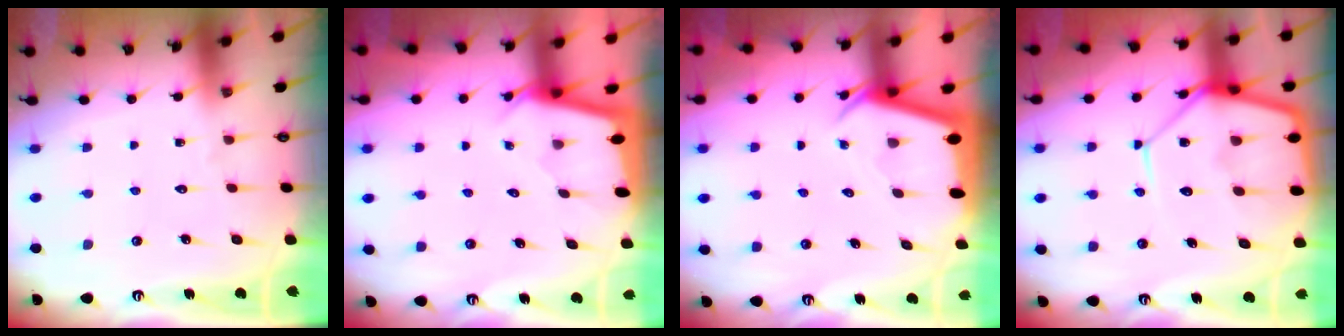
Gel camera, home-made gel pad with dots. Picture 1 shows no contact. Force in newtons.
{"total": 2.1, "press": 2.1, "slide": 0.2}
{"total": 2.6, "press": 2.6, "slide": 0.2}
{"total": 14.4, "press": 14.3, "slide": 1.4}